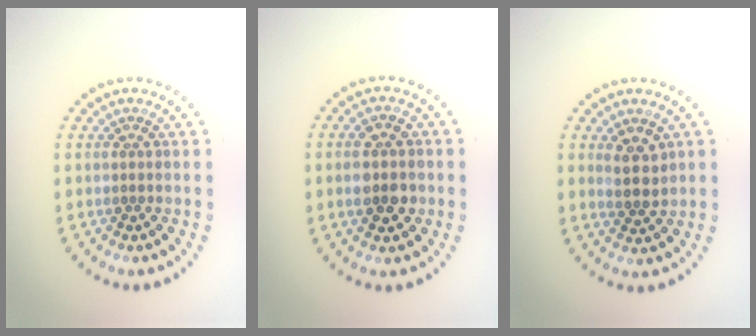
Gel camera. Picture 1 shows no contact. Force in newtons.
{"total": 3.6, "press": 3.5, "slide": 0.3}
{"total": 2.3, "press": 2.1, "slide": 1.1}